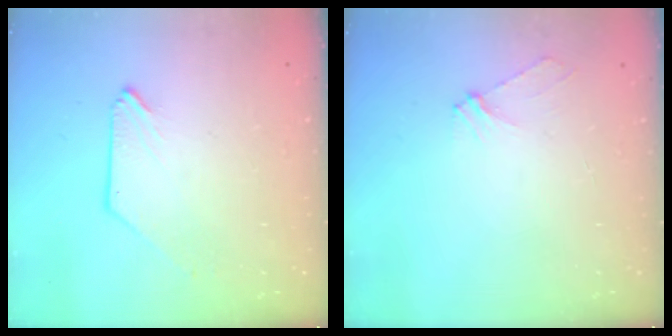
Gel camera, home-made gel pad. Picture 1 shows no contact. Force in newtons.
{"total": 3.7, "press": 3.7, "slide": 0.3}